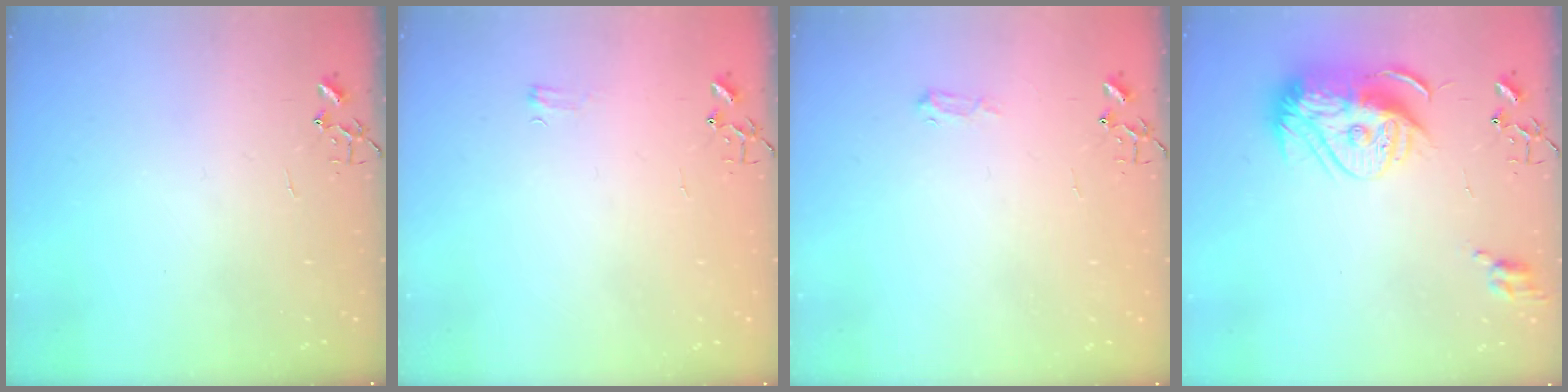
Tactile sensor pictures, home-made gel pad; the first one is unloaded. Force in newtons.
{"total": 3.9, "press": 3.8, "slide": 0.5}
{"total": 6.3, "press": 6.3, "slide": 0.8}
{"total": 15.1, "press": 15.0, "slide": 1.3}